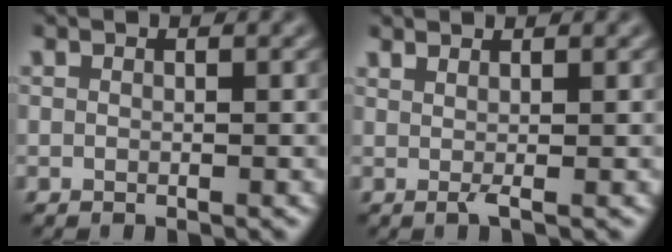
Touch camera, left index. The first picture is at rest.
{"total": 1.1, "force": [0.3, 0.2, 1.0], "torque": [-0.015, -0.005, 0.002]}